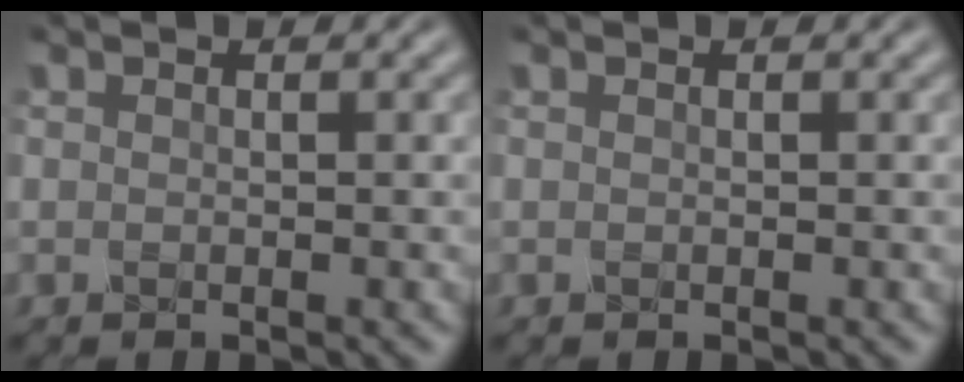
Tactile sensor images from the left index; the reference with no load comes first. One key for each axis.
{"total": 0.0}